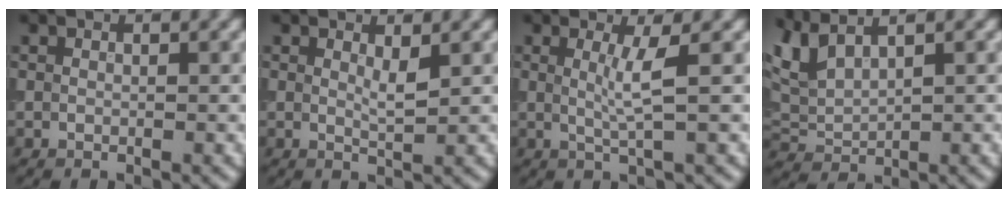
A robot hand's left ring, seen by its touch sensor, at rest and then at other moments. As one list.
[{"total": 1.3, "force": [0.6, 0.2, 1.1], "torque": [-0.022, -0.005, 0.010]}, {"total": 2.5, "force": [0.4, 0.5, 2.5], "torque": [-0.045, -0.004, 0.005]}, {"total": 3.5, "force": [2.5, 1.1, 2.1], "torque": [-0.061, 0.015, 0.056]}]